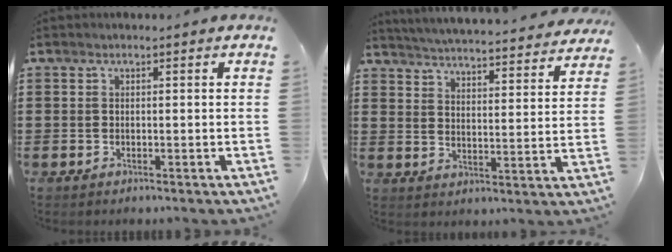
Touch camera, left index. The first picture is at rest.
{"total": 4.6, "force": [4.5, -0.6, 0.7], "torque": [-0.037, -0.042, 0.074]}